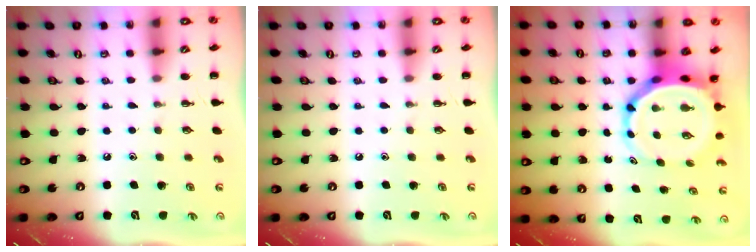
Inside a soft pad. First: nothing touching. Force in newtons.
{"total": 0.0}
{"total": 7.0, "press": 6.7, "slide": 2.1}